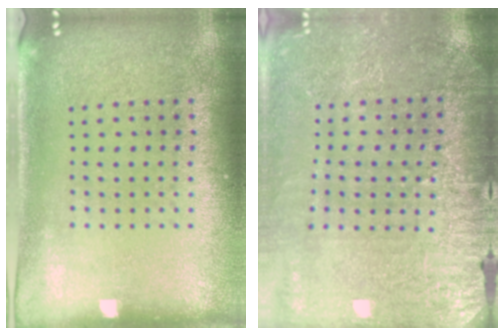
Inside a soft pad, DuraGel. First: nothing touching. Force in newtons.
{"total": 3.0, "press": 3.0, "slide": 0.1}